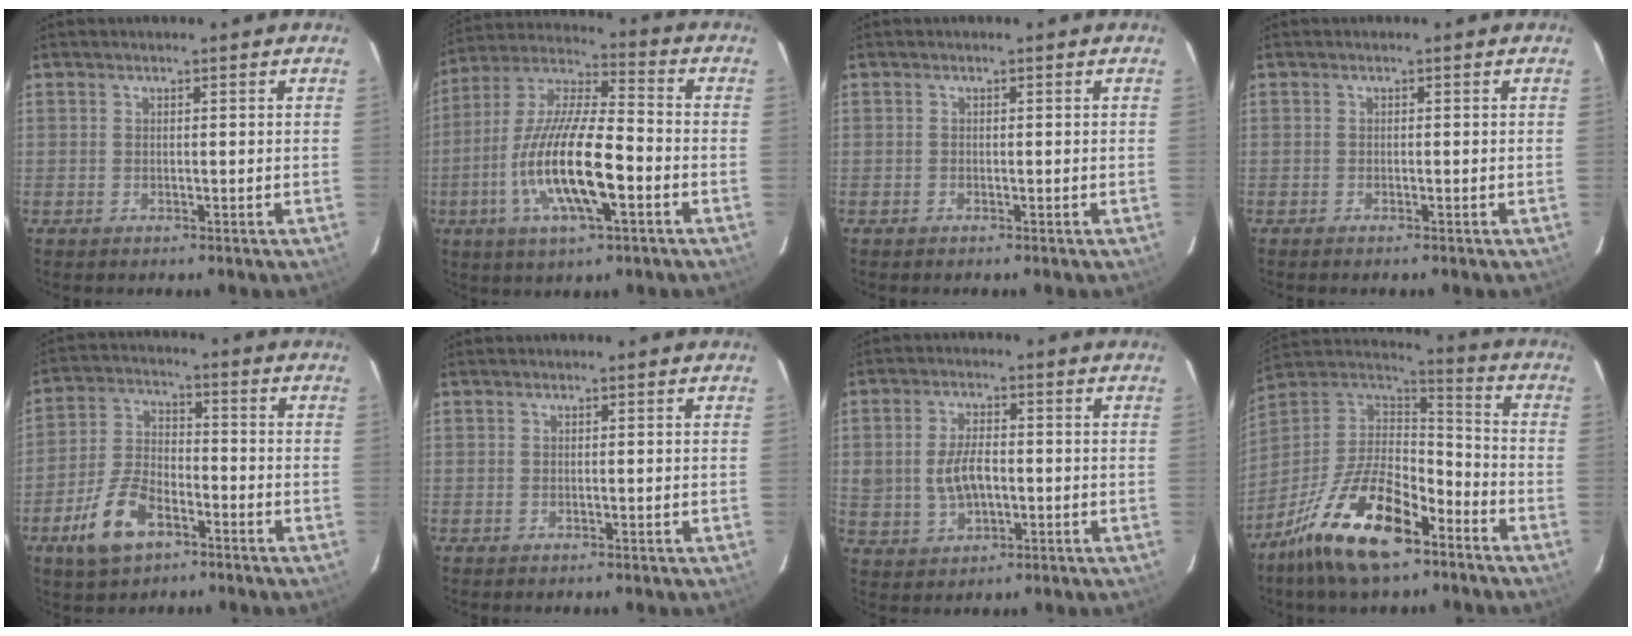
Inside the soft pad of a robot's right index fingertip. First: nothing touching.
{"total": 17.1, "force": [-5.3, 4.6, 15.6], "torque": [-0.311, -0.012, -0.105]}
{"total": 0.0}
{"total": 0.6, "force": [-0.5, 0.1, 0.2], "torque": [-0.005, -0.001, -0.011]}
{"total": 11.1, "force": [-6.2, 5.7, 7.3], "torque": [-0.161, 0.005, -0.113]}
{"total": 0.0}
{"total": 7.2, "force": [-0.5, 4.4, 5.8], "torque": [-0.119, 0.003, 0.002]}
{"total": 20.9, "force": [-12.6, 8.5, 14.4], "torque": [-0.284, -0.008, -0.227]}